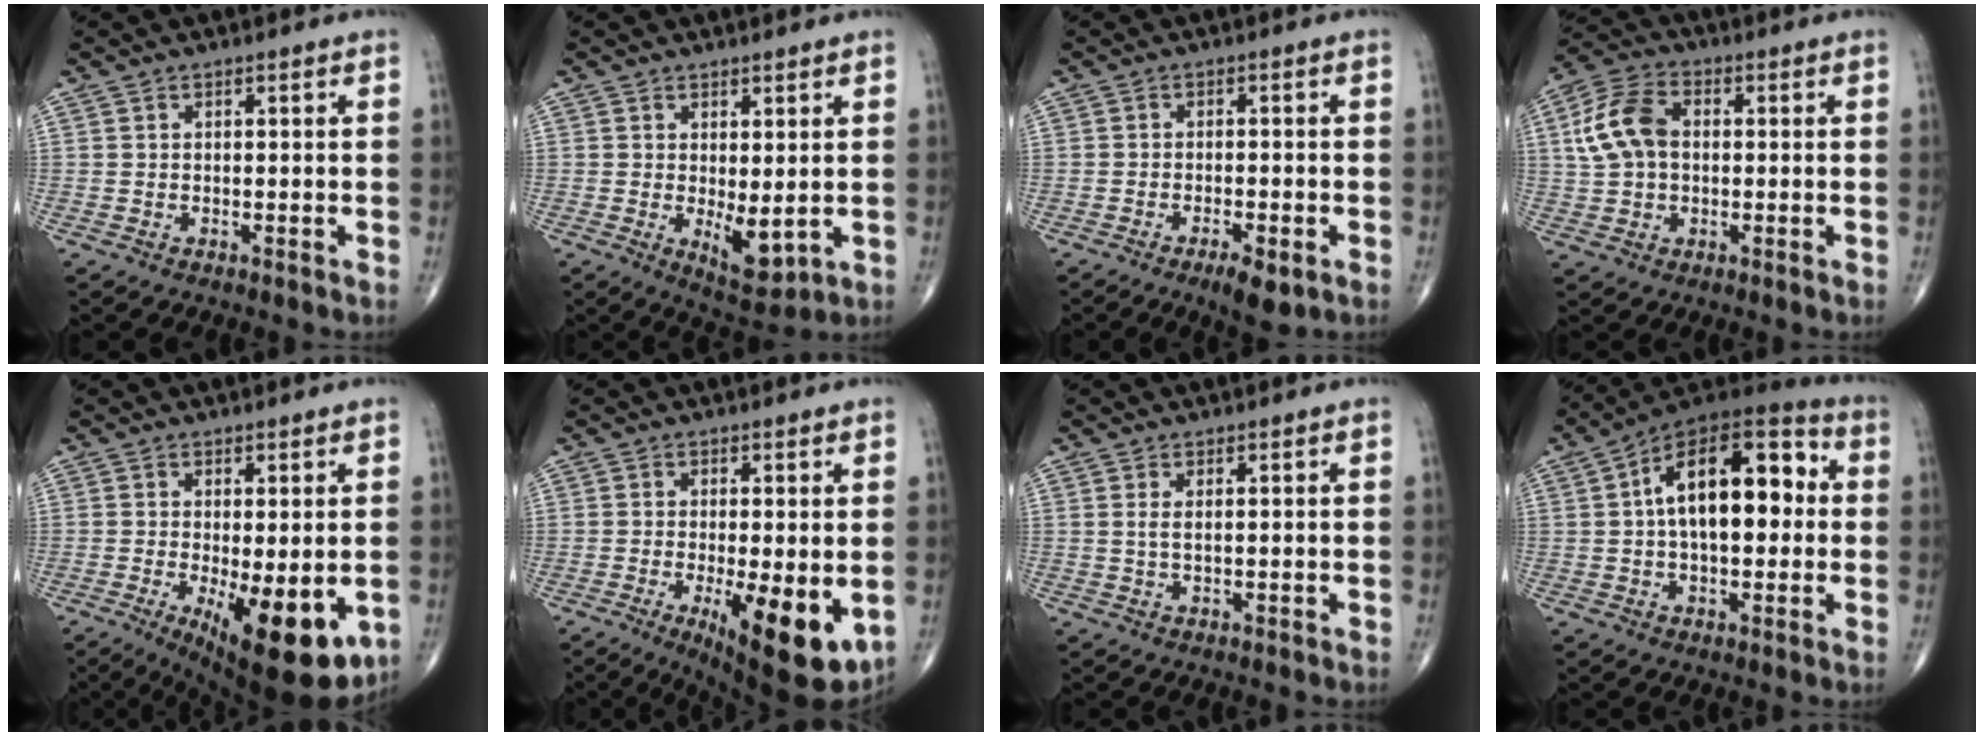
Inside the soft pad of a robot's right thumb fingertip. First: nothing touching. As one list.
[{"total": 6.0, "force": [-0.3, 2.5, 5.5], "torque": [-0.070, -0.018, 0.009]}, {"total": 4.7, "force": [-2.4, 1.3, 3.8], "torque": [-0.062, 0.001, -0.034]}, {"total": 10.2, "force": [1.1, 6.9, 7.5], "torque": [-0.148, 0.022, 0.016]}, {"total": 15.0, "force": [-4.4, 5.5, 13.3], "torque": [-0.163, -0.022, -0.046]}, {"total": 13.5, "force": [-3.5, 4.4, 12.3], "torque": [-0.161, -0.023, -0.040]}, {"total": 1.4, "force": [0.4, 0.3, 1.3], "torque": [-0.031, 0.000, 0.010]}, {"total": 19.1, "force": [2.2, 9.8, 16.2], "torque": [-0.230, 0.039, 0.022]}]